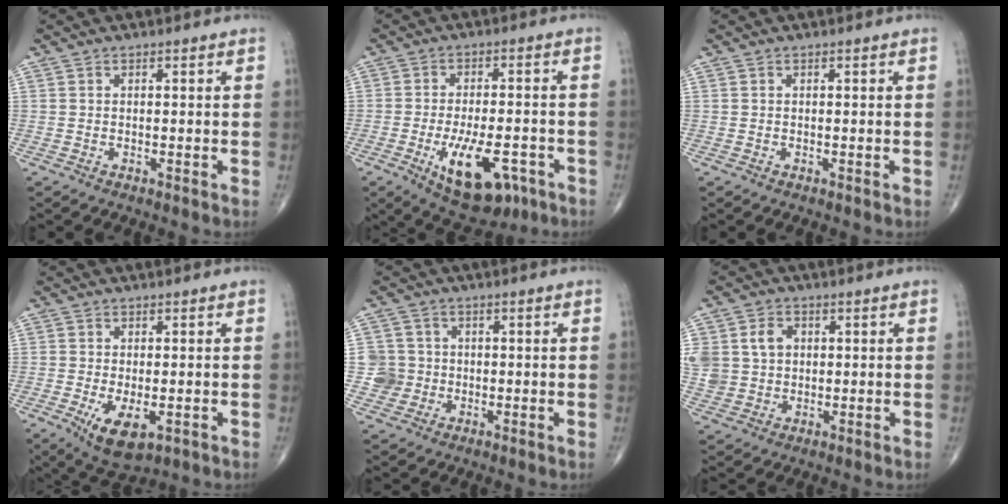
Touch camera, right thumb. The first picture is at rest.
{"total": 13.3, "force": [-5.5, 6.0, 10.4], "torque": [-0.153, 0.013, -0.072]}
{"total": 0.0}
{"total": 7.5, "force": [-2.5, 3.6, 6.1], "torque": [-0.103, -0.016, -0.032]}
{"total": 4.7, "force": [-0.5, 4.6, 0.0], "torque": [0.031, 0.011, -0.013]}
{"total": 10.9, "force": [2.1, 9.2, 5.5], "torque": [-0.120, 0.010, 0.051]}